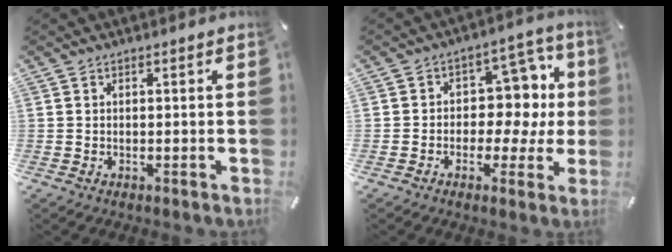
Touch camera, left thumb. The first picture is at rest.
{"total": 11.7, "force": [1.2, 8.9, 7.5], "torque": [-0.081, -0.016, 0.023]}